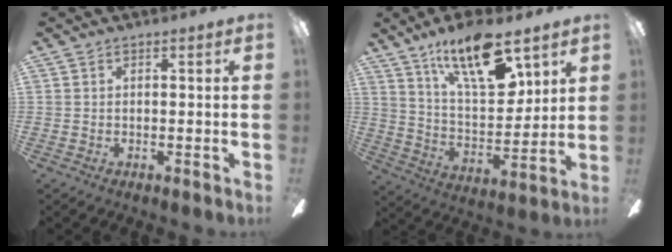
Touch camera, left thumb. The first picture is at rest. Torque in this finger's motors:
{"motor_torque": [0.26, 0.37, 1.48, -1.29, 0.09]}